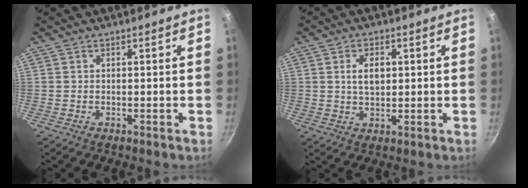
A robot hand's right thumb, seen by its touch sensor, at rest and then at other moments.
{"total": 4.8, "force": [0.9, 3.0, 3.7], "torque": [-0.052, -0.001, 0.018]}